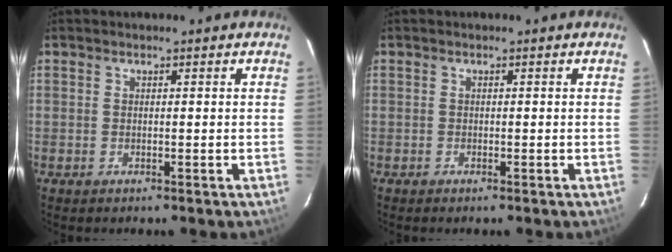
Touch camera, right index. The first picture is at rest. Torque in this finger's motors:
{"motor_torque": [-0.12, -0.07, 0.04, 0.00]}